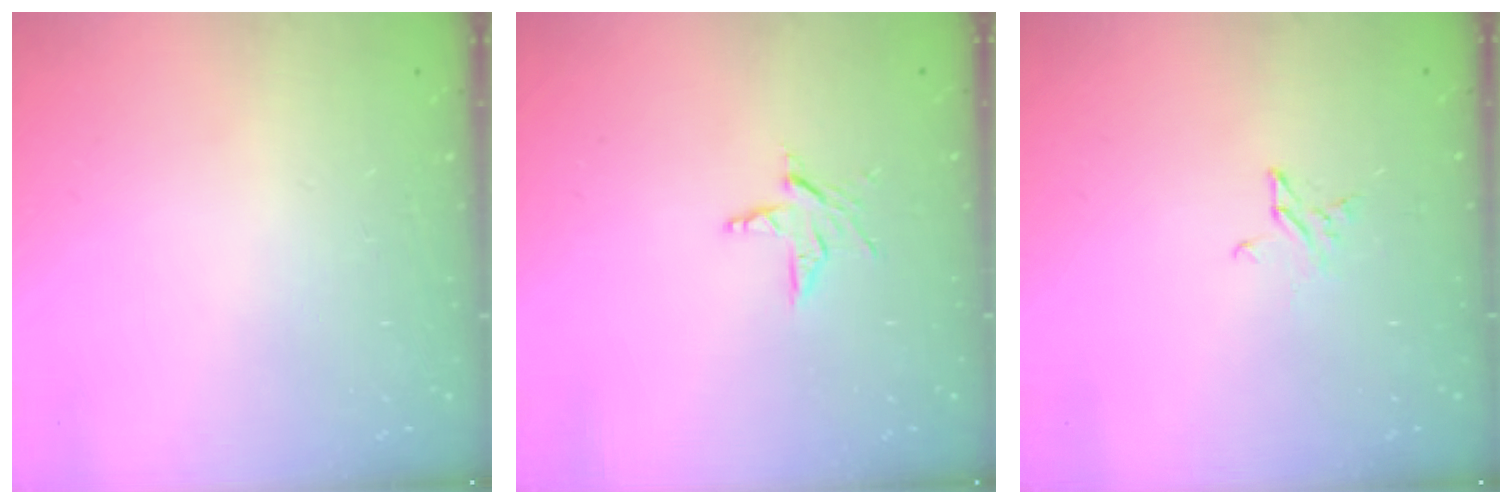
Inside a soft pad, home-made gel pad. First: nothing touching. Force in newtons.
{"total": 4.8, "press": 4.7, "slide": 0.3}
{"total": 2.3, "press": 2.2, "slide": 0.2}